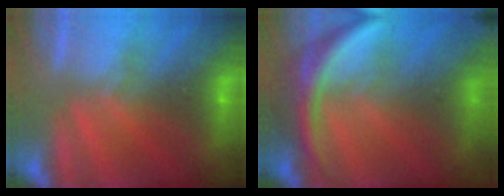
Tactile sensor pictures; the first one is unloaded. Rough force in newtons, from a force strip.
{"total": 7.9}